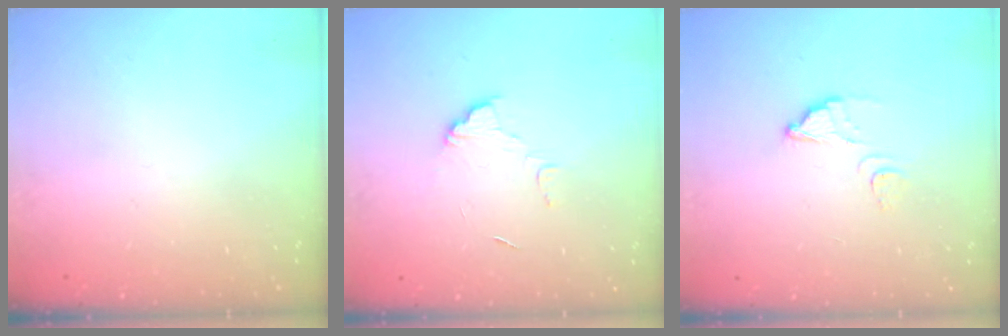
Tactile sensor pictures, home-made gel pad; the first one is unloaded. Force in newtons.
{"total": 6.2, "press": 6.2, "slide": 0.5}
{"total": 2.5, "press": 2.5, "slide": 0.2}